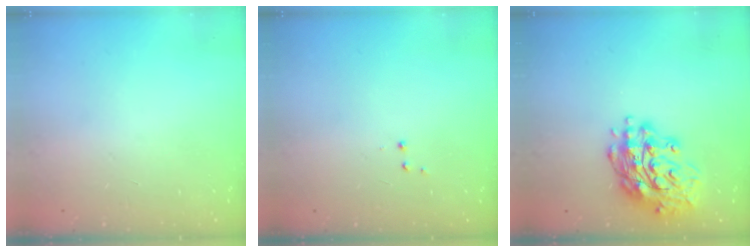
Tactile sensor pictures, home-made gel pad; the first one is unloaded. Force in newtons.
{"total": 2.9, "press": 2.8, "slide": 0.7}
{"total": 16.6, "press": 16.6, "slide": 1.6}